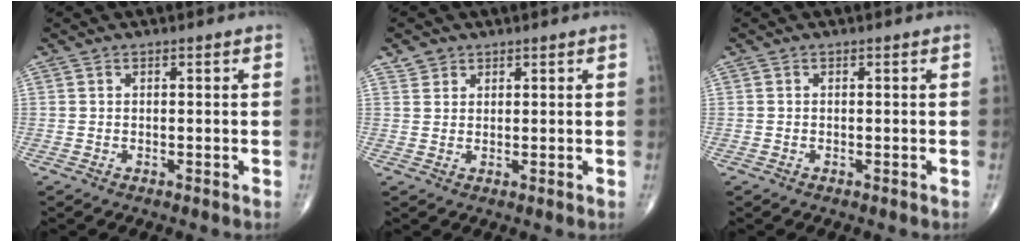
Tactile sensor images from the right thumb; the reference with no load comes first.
{"total": 2.0, "force": [1.4, 1.4, 0.1], "torque": [0.010, -0.003, 0.021]}
{"total": 0.0}